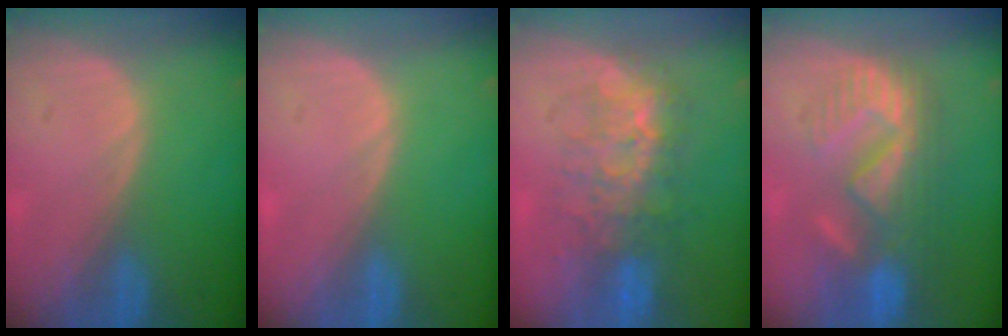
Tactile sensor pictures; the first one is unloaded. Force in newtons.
{"total": 0.0}
{"total": 8.0, "press": 7.8, "slide": 2.1}
{"total": 9.4, "press": 9.0, "slide": 2.7}